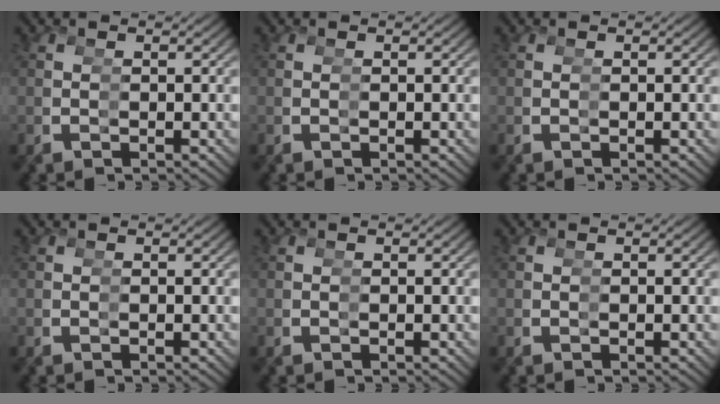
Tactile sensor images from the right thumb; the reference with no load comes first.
{"total": 0.0}
{"total": 0.0}
{"total": 0.0}
{"total": 0.0}
{"total": 0.0}